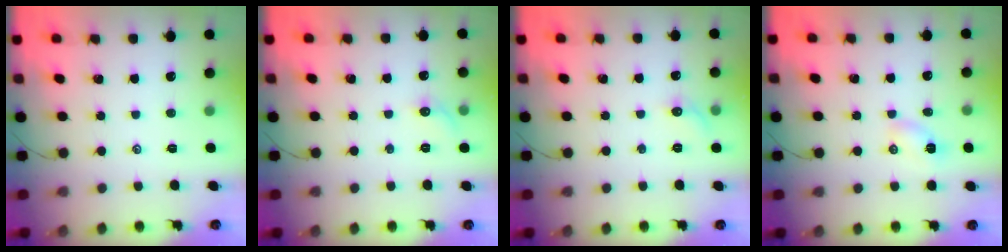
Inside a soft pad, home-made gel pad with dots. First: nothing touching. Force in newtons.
{"total": 5.3, "press": 5.0, "slide": 1.8}
{"total": 5.3, "press": 5.0, "slide": 1.8}
{"total": 3.7, "press": 3.5, "slide": 1.2}